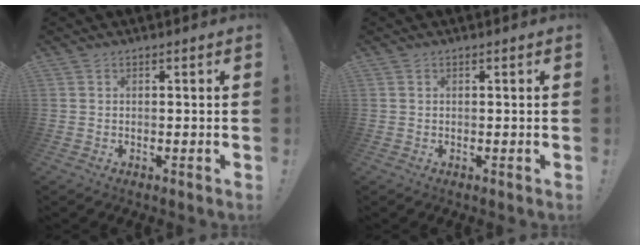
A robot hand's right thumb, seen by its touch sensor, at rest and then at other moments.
{"total": 0.0}